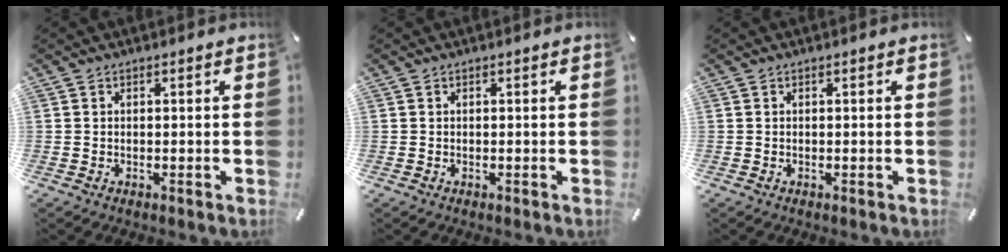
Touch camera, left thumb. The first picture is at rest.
{"total": 0.0}
{"total": 0.0}